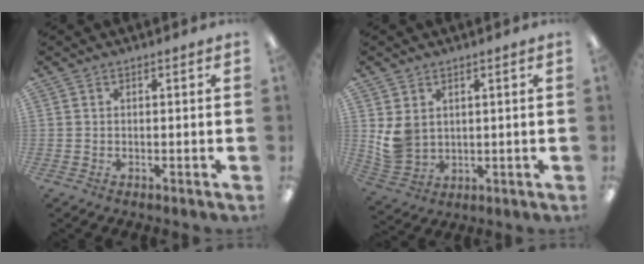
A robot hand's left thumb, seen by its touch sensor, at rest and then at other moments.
{"total": 6.1, "force": [2.4, 5.0, 2.6], "torque": [-0.057, -0.003, 0.050]}